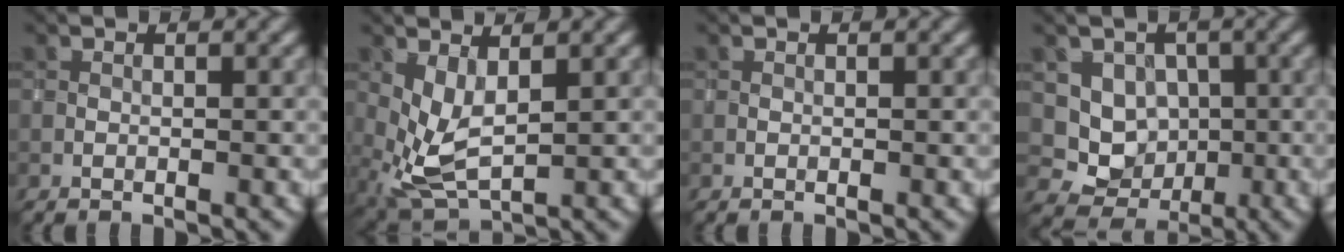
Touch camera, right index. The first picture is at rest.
{"total": 3.6, "force": [1.0, 1.6, 3.1], "torque": [-0.079, -0.010, 0.022]}
{"total": 0.0}
{"total": 4.8, "force": [0.8, 4.4, 1.6], "torque": [-0.009, -0.004, -0.001]}